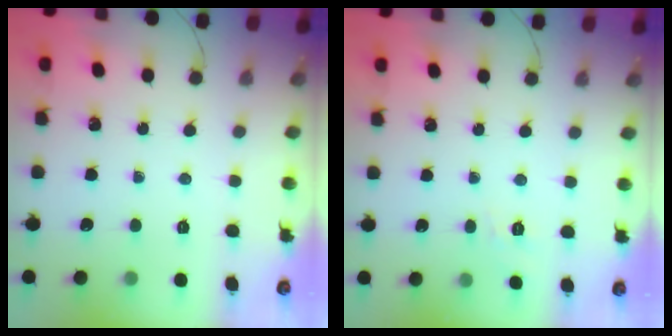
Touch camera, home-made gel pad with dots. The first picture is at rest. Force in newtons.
{"total": 1.8, "press": 1.2, "slide": 1.4}